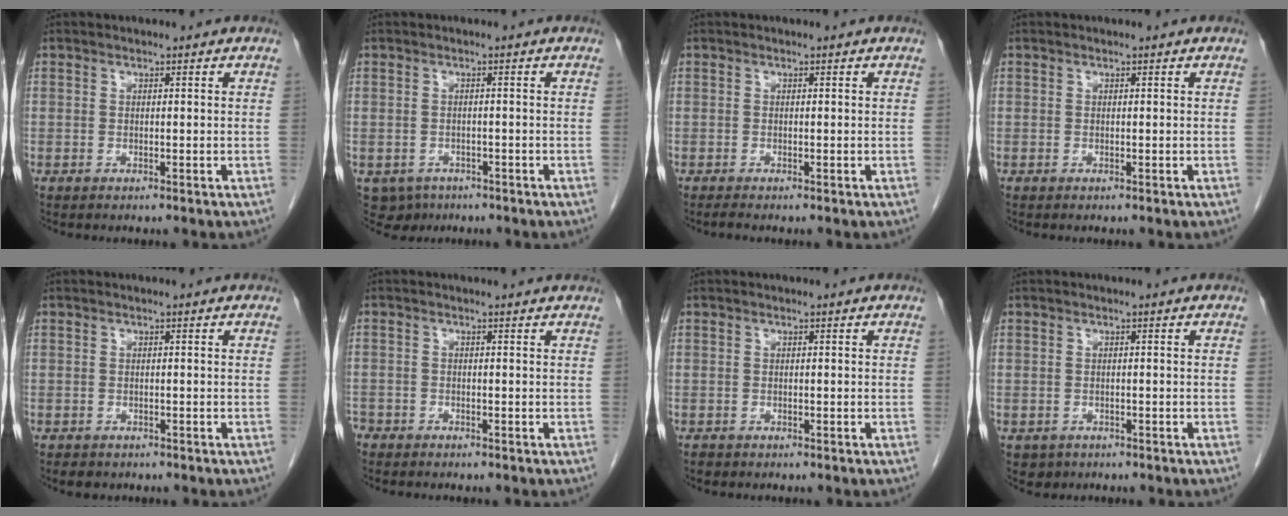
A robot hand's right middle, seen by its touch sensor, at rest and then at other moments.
{"total": 4.0, "force": [-2.5, 3.1, 0.6], "torque": [-0.007, 0.002, -0.032]}
{"total": 0.5, "force": [-0.4, -0.1, 0.2], "torque": [-0.009, -0.002, -0.009]}
{"total": 0.0}
{"total": 1.8, "force": [-1.4, 1.1, 0.4], "torque": [-0.013, 0.000, -0.015]}
{"total": 2.4, "force": [-1.5, 1.4, 1.1], "torque": [-0.019, 0.004, -0.021]}
{"total": 0.6, "force": [-0.4, 0.4, 0.1], "torque": [-0.009, 0.001, -0.006]}
{"total": 2.2, "force": [-1.2, 1.7, 0.2], "torque": [-0.006, 0.004, -0.014]}